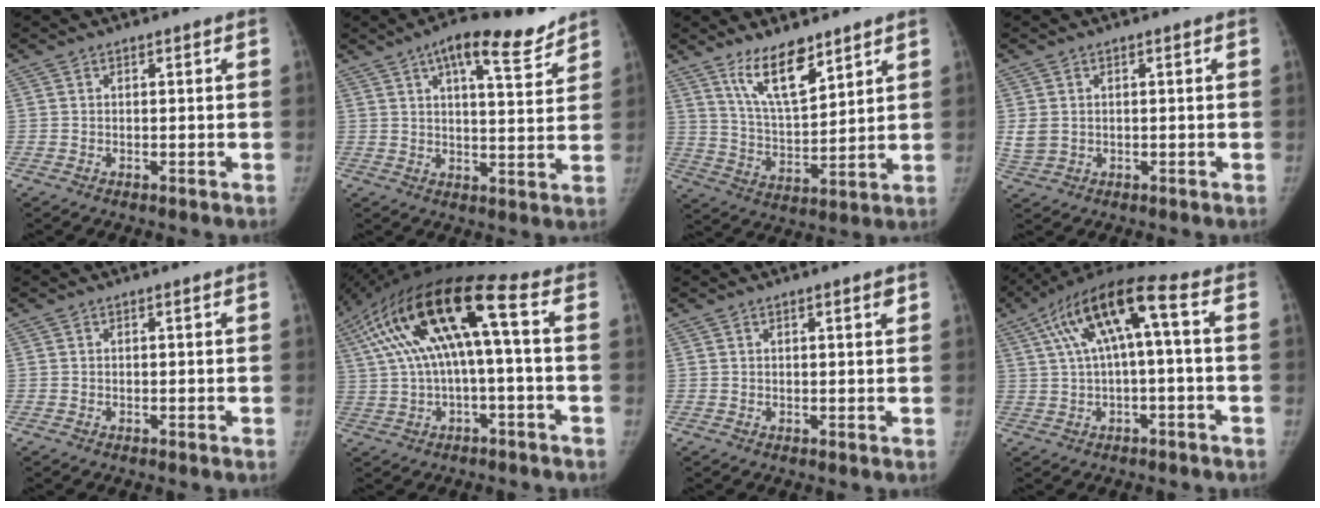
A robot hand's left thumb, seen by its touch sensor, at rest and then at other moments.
{"total": 11.6, "force": [7.8, 3.5, 7.8], "torque": [-0.094, -0.031, 0.113]}
{"total": 10.8, "force": [7.5, 3.5, 6.9], "torque": [-0.104, -0.057, 0.148]}
{"total": 3.2, "force": [0.2, 2.6, 1.8], "torque": [-0.036, 0.001, 0.012]}
{"total": 0.0}
{"total": 18.0, "force": [2.7, 4.7, 17.2], "torque": [-0.354, 0.063, 0.047]}
{"total": 1.5, "force": [0.7, 0.3, 1.3], "torque": [-0.016, 0.000, 0.009]}
{"total": 13.5, "force": [2.3, 3.4, 12.9], "torque": [-0.253, 0.056, 0.040]}